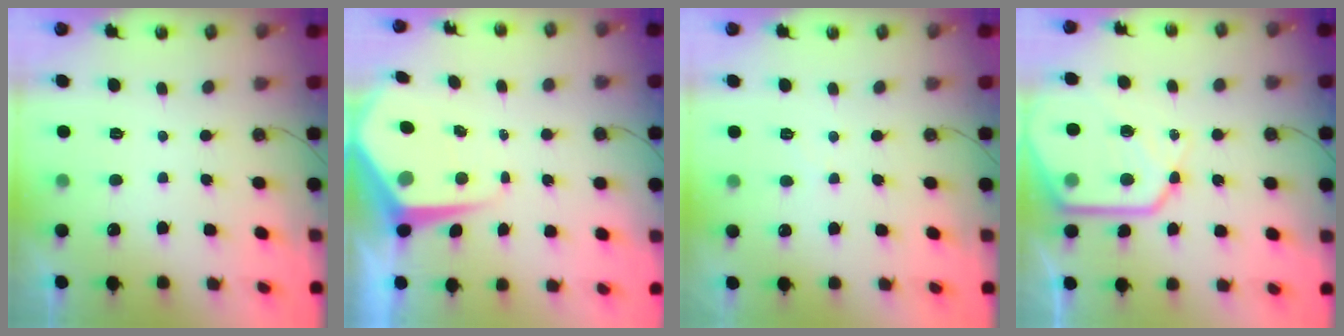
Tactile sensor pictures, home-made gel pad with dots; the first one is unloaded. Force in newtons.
{"total": 8.4, "press": 8.4, "slide": 0.8}
{"total": 4.1, "press": 4.0, "slide": 0.6}
{"total": 17.9, "press": 17.8, "slide": 1.8}